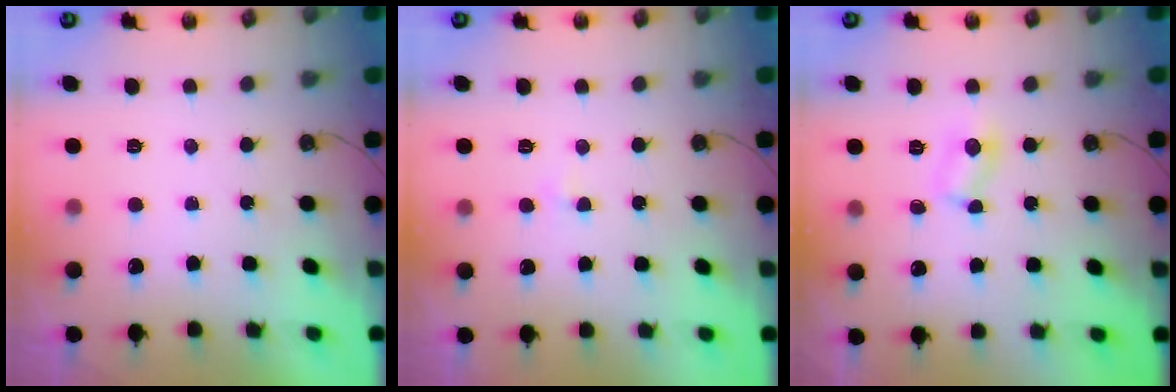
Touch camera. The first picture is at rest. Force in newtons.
{"total": 1.6, "press": 1.6, "slide": 0.2}
{"total": 3.1, "press": 3.1, "slide": 0.4}